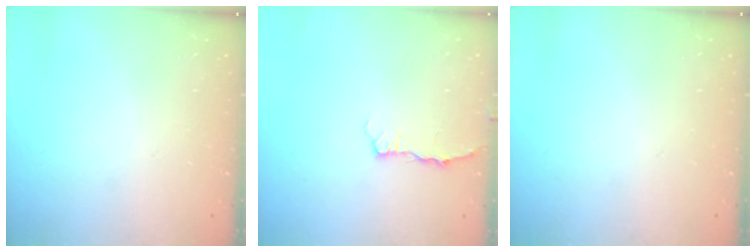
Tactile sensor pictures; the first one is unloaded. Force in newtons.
{"total": 2.6, "press": 2.6, "slide": 0.3}
{"total": 0.0}